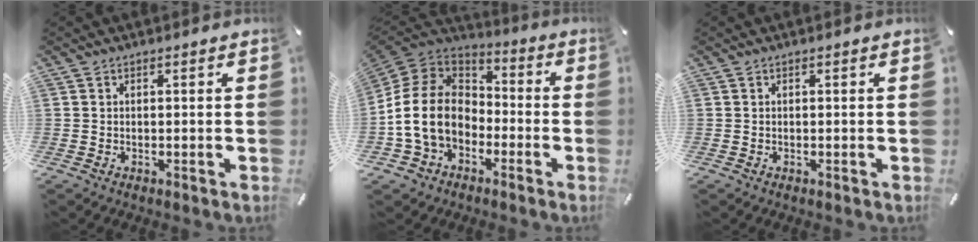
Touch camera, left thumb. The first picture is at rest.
{"total": 15.0, "force": [-4.0, 12.0, 8.1], "torque": [-0.197, 0.028, -0.075]}
{"total": 0.0}